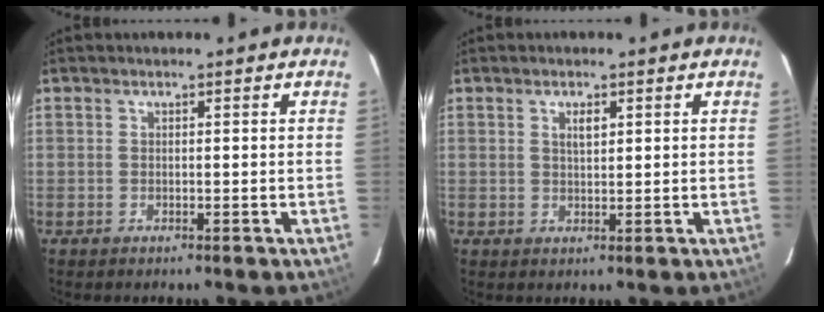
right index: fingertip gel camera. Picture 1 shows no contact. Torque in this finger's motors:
{"motor_torque": [-0.01, 0.03, 0.05, 0.03]}